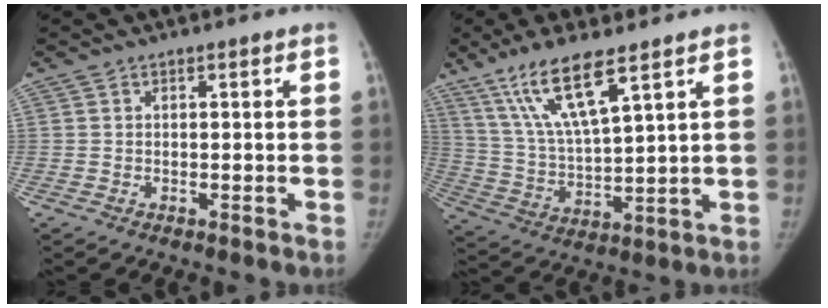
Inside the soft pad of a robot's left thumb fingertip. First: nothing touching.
{"total": 7.0, "force": [4.1, 2.2, 5.2], "torque": [-0.096, -0.014, 0.080]}